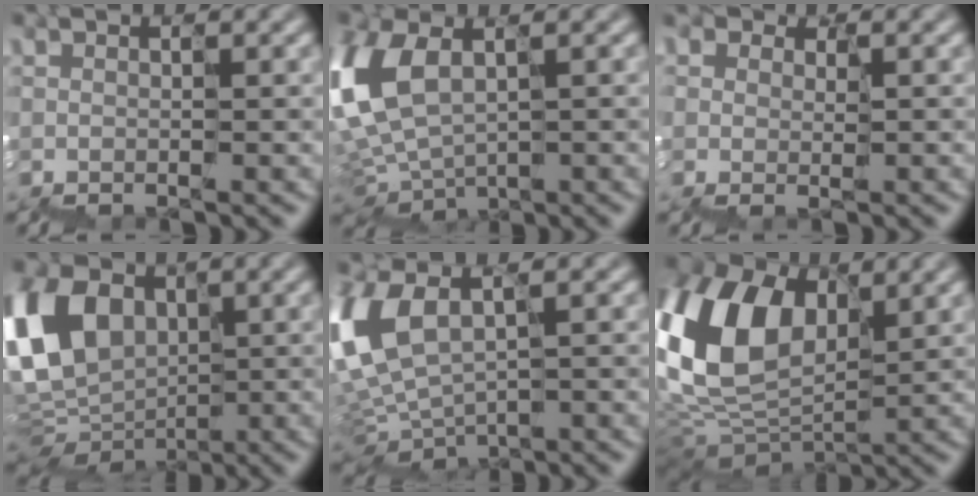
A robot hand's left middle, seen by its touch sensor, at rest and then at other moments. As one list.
[{"total": 7.6, "force": [1.6, 4.6, 5.8], "torque": [-0.190, 0.005, 0.037]}, {"total": 1.7, "force": [0.4, 1.3, 0.9], "torque": [-0.035, 0.002, 0.006]}, {"total": 7.8, "force": [1.5, 5.8, 5.0], "torque": [-0.147, 0.006, 0.027]}, {"total": 7.0, "force": [2.0, 4.1, 5.3], "torque": [-0.173, 0.003, 0.047]}, {"total": 9.6, "force": [3.4, 6.6, 6.1], "torque": [-0.181, 0.023, 0.059]}]